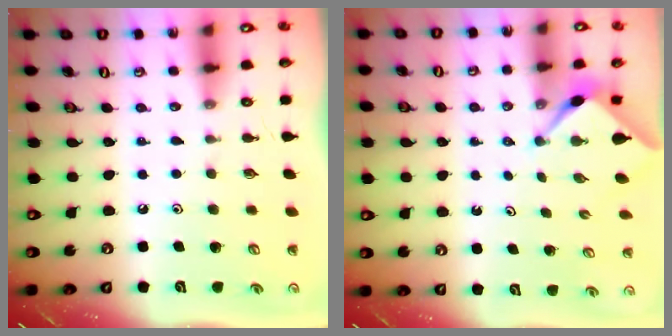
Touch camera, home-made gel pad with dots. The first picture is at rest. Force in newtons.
{"total": 2.8, "press": 2.8, "slide": 0.4}